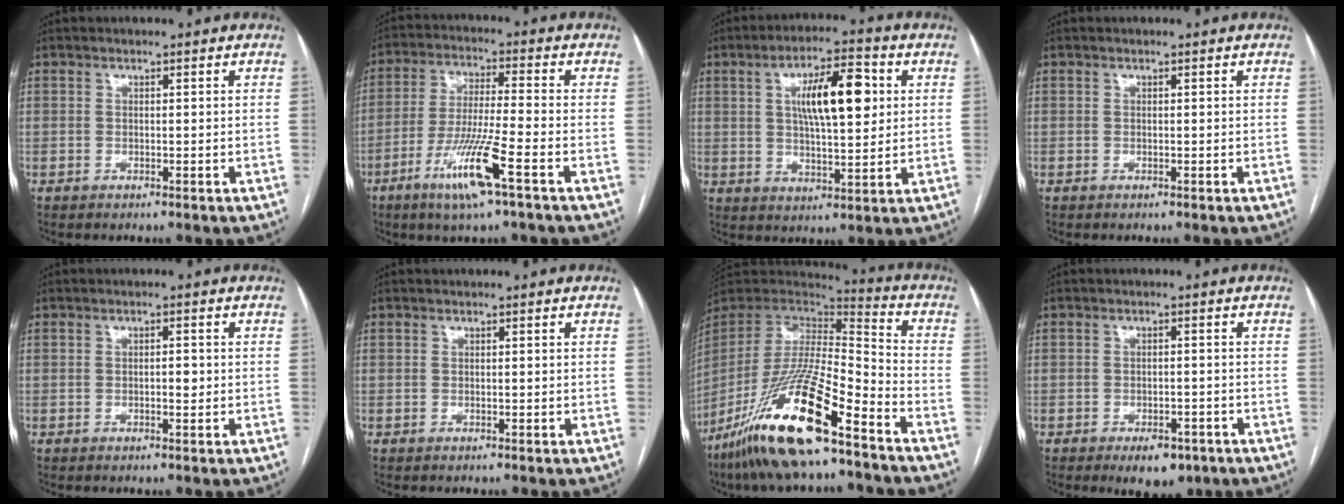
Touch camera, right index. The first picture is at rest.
{"total": 10.9, "force": [-5.4, -0.2, 9.5], "torque": [-0.187, -0.018, -0.103]}
{"total": 11.4, "force": [2.9, 3.2, 10.6], "torque": [-0.179, 0.013, 0.048]}
{"total": 0.0}
{"total": 1.8, "force": [-0.1, 0.6, 1.7], "torque": [-0.029, 0.001, -0.001]}
{"total": 0.0}
{"total": 22.2, "force": [-14.7, 2.8, 16.4], "torque": [-0.335, -0.046, -0.276]}
{"total": 5.5, "force": [-3.5, 2.7, 3.2], "torque": [-0.039, 0.000, -0.042]}